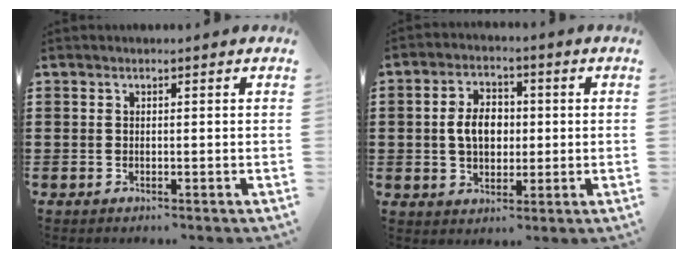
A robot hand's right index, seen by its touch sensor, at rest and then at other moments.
{"total": 6.0, "force": [0.1, 4.2, 4.3], "torque": [-0.090, 0.011, -0.005]}